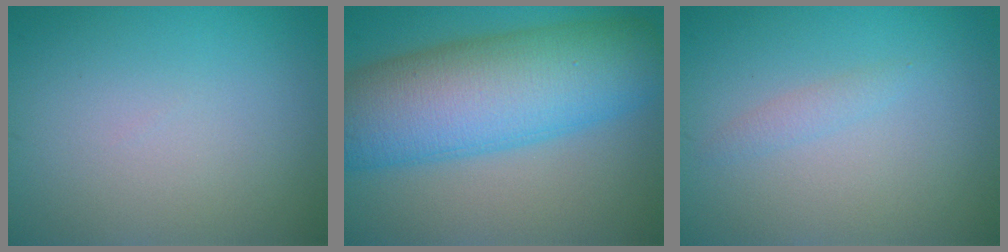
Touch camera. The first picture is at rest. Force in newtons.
{"total": 12.1, "press": 12.1, "slide": 0.3}
{"total": 0.9, "press": 0.9, "slide": 0.1}